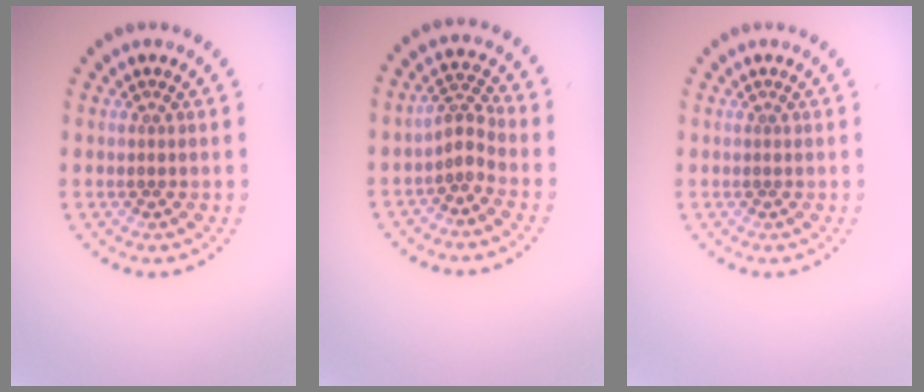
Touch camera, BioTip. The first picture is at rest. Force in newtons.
{"total": 2.1, "press": 1.4, "slide": 1.5}
{"total": 0.0}